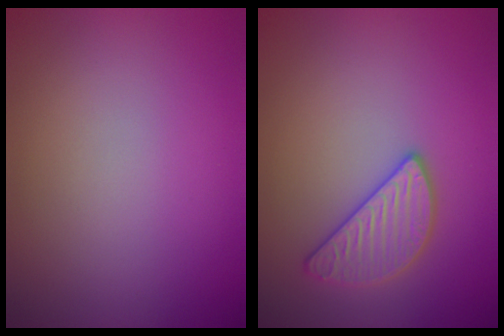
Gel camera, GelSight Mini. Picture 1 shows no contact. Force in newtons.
{"total": 2.7, "press": 2.7, "slide": 0.1}